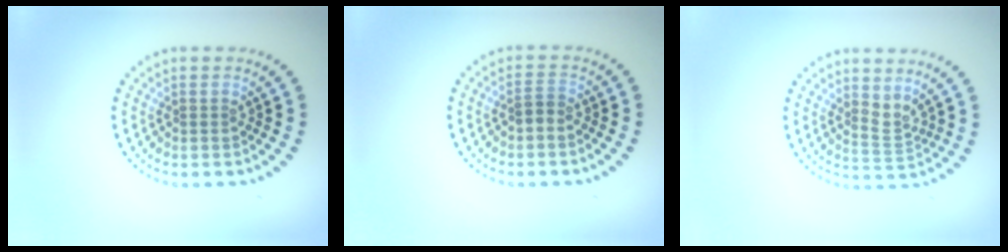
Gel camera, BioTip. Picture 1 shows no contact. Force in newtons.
{"total": 1.1, "press": 1.0, "slide": 0.5}
{"total": 1.9, "press": 1.3, "slide": 1.4}